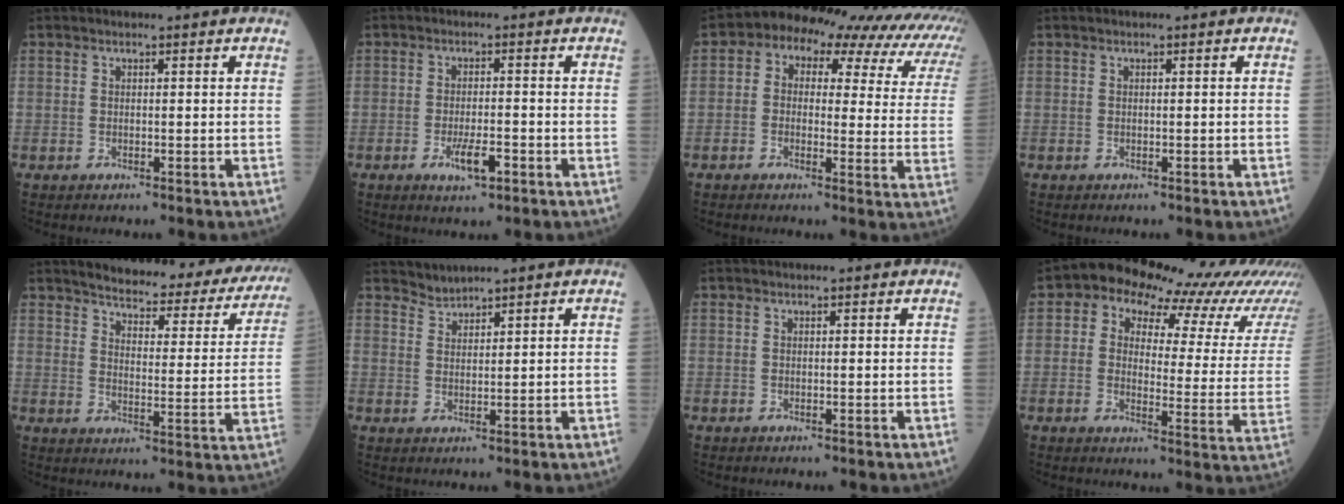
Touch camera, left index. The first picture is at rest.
{"total": 4.1, "force": [-1.9, 1.0, 3.4], "torque": [-0.066, -0.002, -0.029]}
{"total": 19.6, "force": [13.3, 8.4, 11.6], "torque": [-0.152, 0.052, 0.135]}
{"total": 0.0}
{"total": 23.5, "force": [21.6, 5.2, 7.8], "torque": [-0.086, -0.059, 0.249]}
{"total": 1.9, "force": [1.8, -0.4, -0.4], "torque": [0.001, 0.001, 0.043]}
{"total": 0.0}
{"total": 17.4, "force": [14.1, 5.8, 8.3], "torque": [-0.094, 0.001, 0.135]}